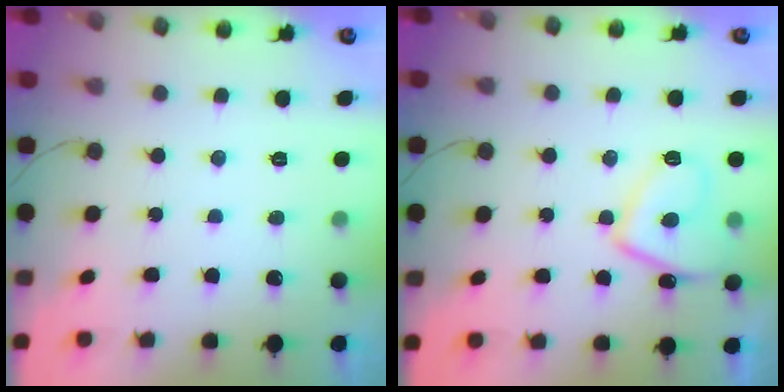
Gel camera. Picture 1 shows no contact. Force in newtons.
{"total": 9.1, "press": 8.9, "slide": 1.5}